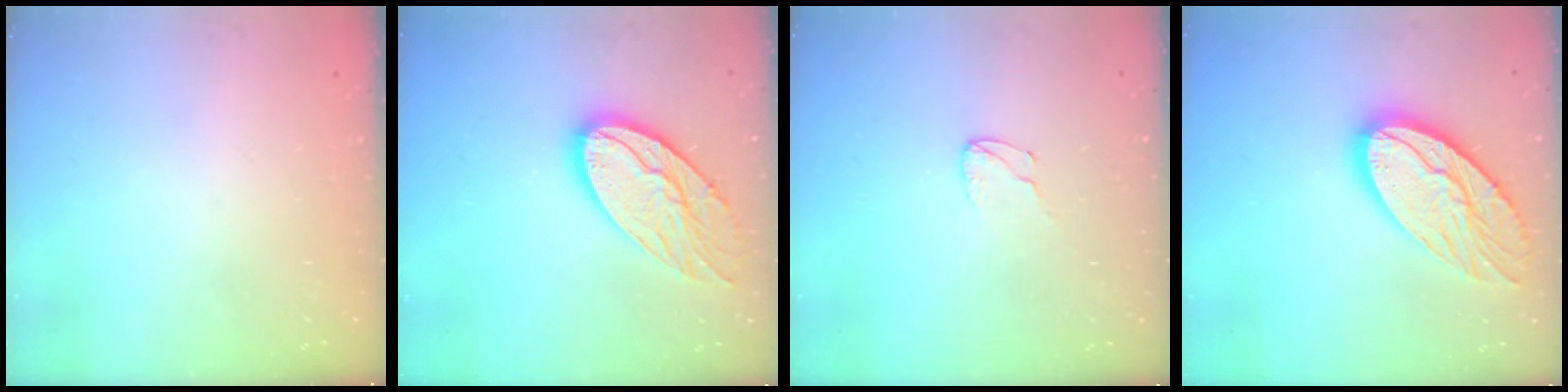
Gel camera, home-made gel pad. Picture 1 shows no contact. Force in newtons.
{"total": 17.5, "press": 17.4, "slide": 1.5}
{"total": 2.7, "press": 2.7, "slide": 0.2}
{"total": 19.2, "press": 19.1, "slide": 1.8}